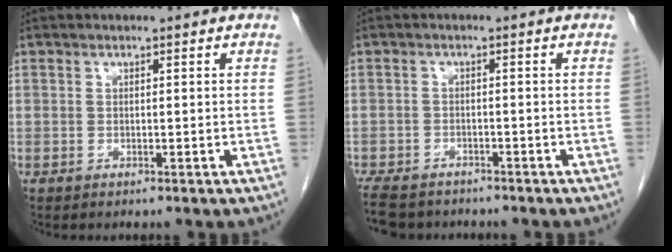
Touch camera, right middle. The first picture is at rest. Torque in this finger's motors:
{"motor_torque": [0.96, -1.18, 0.70, 0.21]}